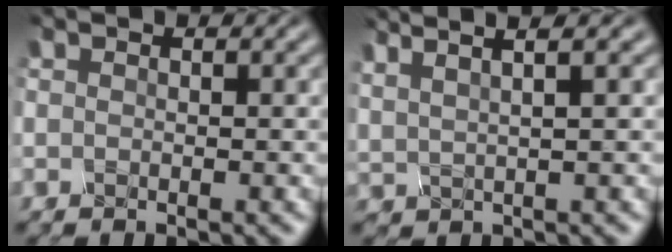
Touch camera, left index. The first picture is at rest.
{"total": 6.1, "force": [4.0, 2.0, 4.1], "torque": [-0.052, 0.035, 0.034]}